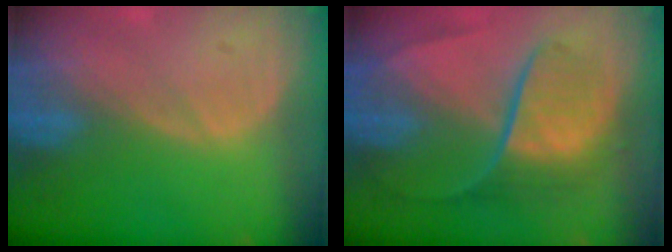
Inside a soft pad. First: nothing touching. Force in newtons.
{"total": 9.3, "press": 7.8, "slide": 5.2}